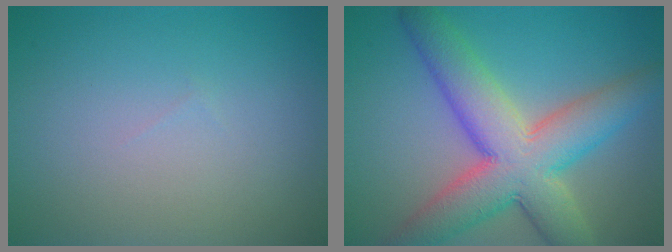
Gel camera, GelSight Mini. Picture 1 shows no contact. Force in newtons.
{"total": 9.7, "press": 9.7, "slide": 0.2}